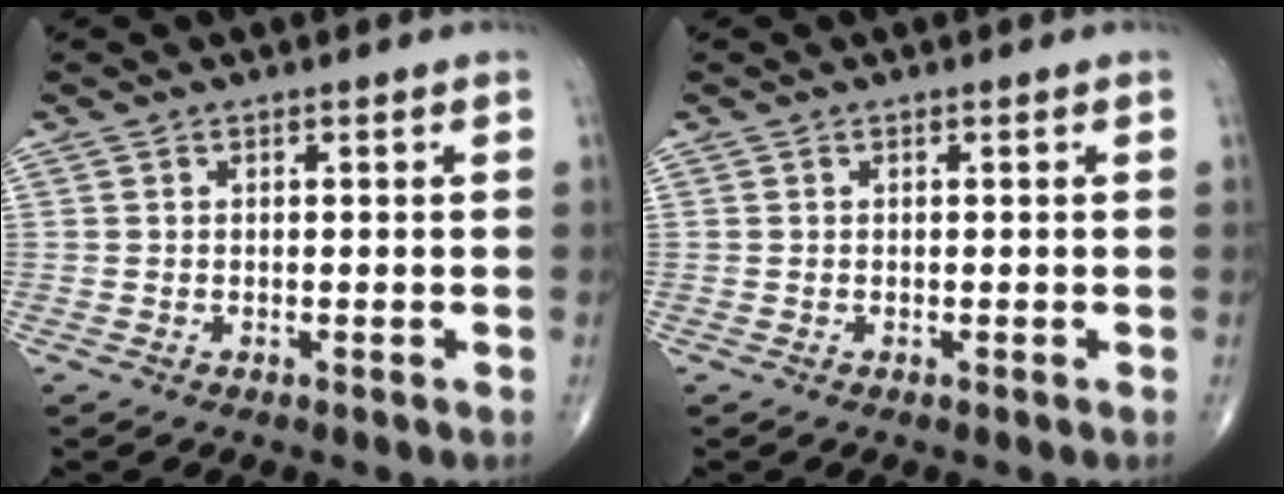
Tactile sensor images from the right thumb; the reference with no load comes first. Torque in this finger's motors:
{"motor_torque": [0.00, 0.00, -0.04, 0.00, 0.00]}